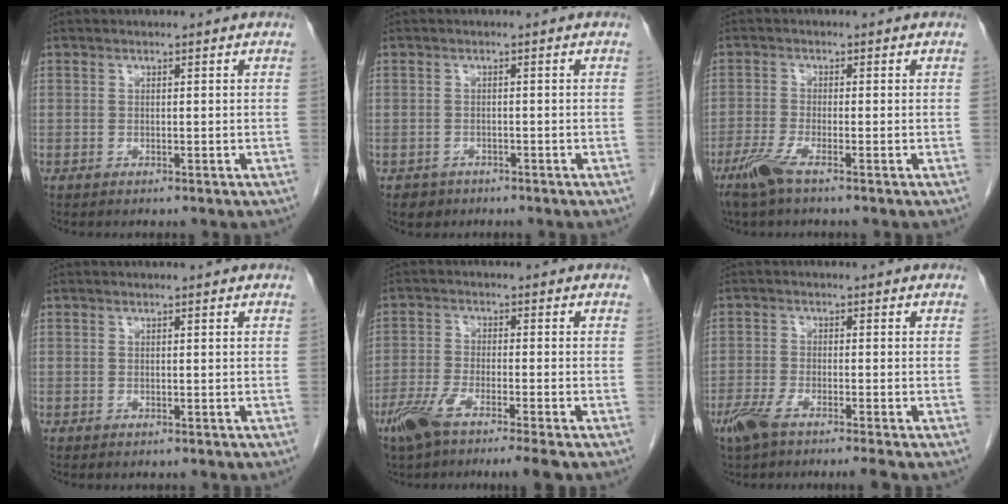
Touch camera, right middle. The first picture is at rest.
{"total": 2.0, "force": [-1.4, 1.3, 0.4], "torque": [-0.013, 0.002, -0.017]}
{"total": 4.0, "force": [-2.7, 0.2, 3.0], "torque": [-0.070, -0.012, -0.059]}
{"total": 0.7, "force": [-0.7, 0.2, 0.1], "torque": [-0.007, -0.001, -0.012]}
{"total": 8.2, "force": [-5.8, 0.1, 5.8], "torque": [-0.107, -0.016, -0.102]}
{"total": 5.8, "force": [-4.4, 0.1, 3.8], "torque": [-0.070, -0.012, -0.080]}